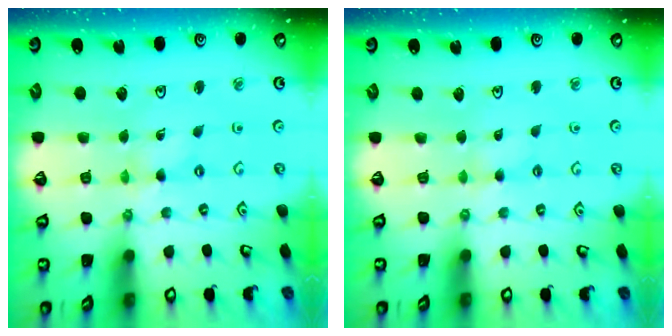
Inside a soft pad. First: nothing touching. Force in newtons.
{"total": 2.5, "press": 2.5, "slide": 0.2}